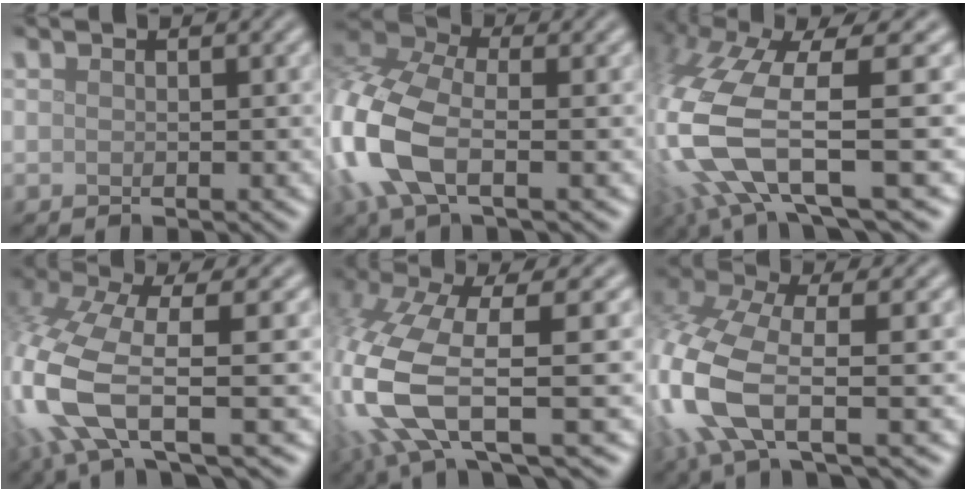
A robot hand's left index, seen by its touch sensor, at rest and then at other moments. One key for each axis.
{"total": 10.1, "fx": -2.3, "fy": 5.6, "fz": 8.1, "tx": -0.214, "ty": -0.003, "tz": -0.061}
{"total": 12.6, "fx": -2.2, "fy": 4.5, "fz": 11.6, "tx": -0.262, "ty": -0.018, "tz": -0.028}
{"total": 8.7, "fx": -2.1, "fy": 3.3, "fz": 7.8, "tx": -0.195, "ty": -0.009, "tz": -0.047}
{"total": 11.0, "fx": -2.0, "fy": 4.0, "fz": 10.1, "tx": -0.244, "ty": -0.021, "tz": -0.034}
{"total": 8.0, "fx": -2.2, "fy": 3.5, "fz": 6.9, "tx": -0.170, "ty": -0.003, "tz": -0.058}